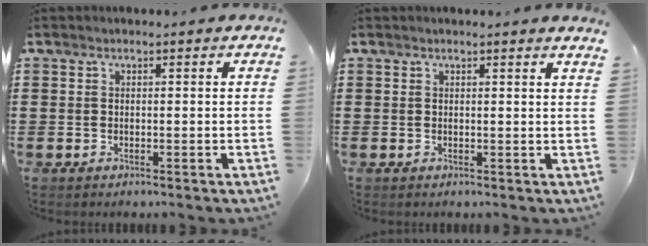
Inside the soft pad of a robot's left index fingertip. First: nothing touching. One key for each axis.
{"total": 0.8, "fx": 0.6, "fy": -0.2, "fz": 0.5, "tx": -0.009, "ty": -0.004, "tz": 0.012}